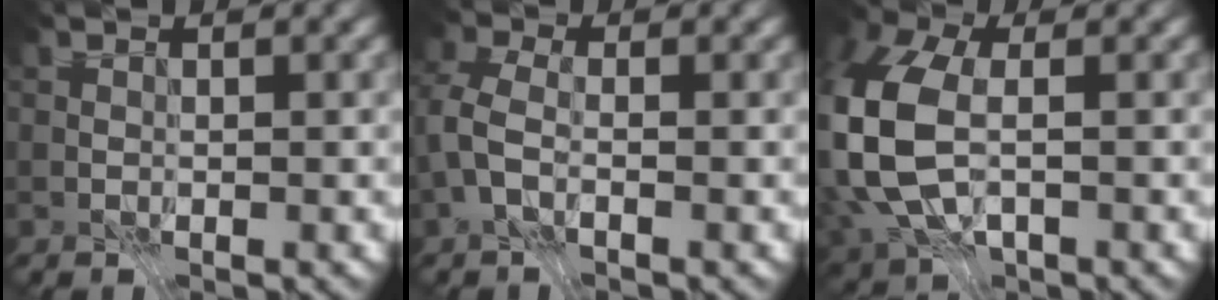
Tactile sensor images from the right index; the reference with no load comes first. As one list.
[{"total": 3.4, "force": [-1.4, 1.9, 2.4], "torque": [-0.064, 0.002, -0.037]}, {"total": 12.1, "force": [-1.0, 7.9, 9.1], "torque": [-0.233, -0.028, -0.009]}]